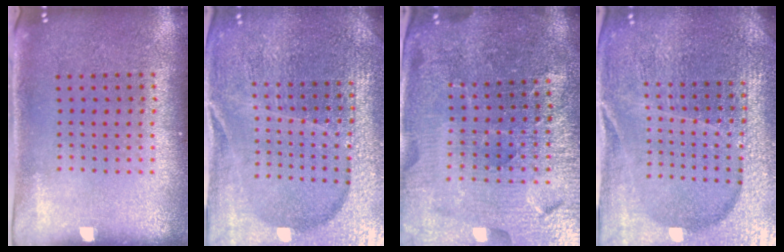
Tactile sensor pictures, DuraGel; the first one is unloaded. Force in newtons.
{"total": 5.3, "press": 4.8, "slide": 2.2}
{"total": 5.6, "press": 5.1, "slide": 2.3}
{"total": 5.3, "press": 4.8, "slide": 2.2}